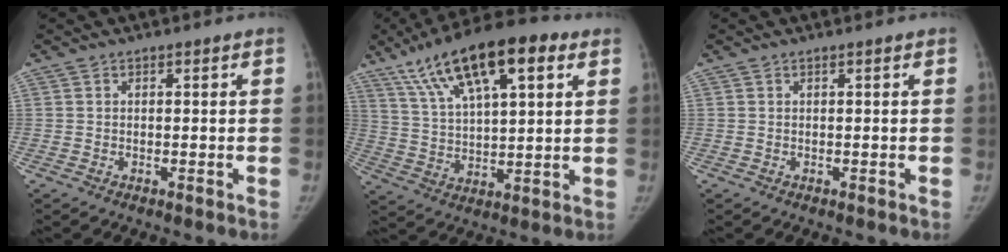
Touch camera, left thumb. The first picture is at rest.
{"total": 19.6, "force": [10.0, 7.4, 15.2], "torque": [-0.239, -0.009, 0.174]}
{"total": 0.0}